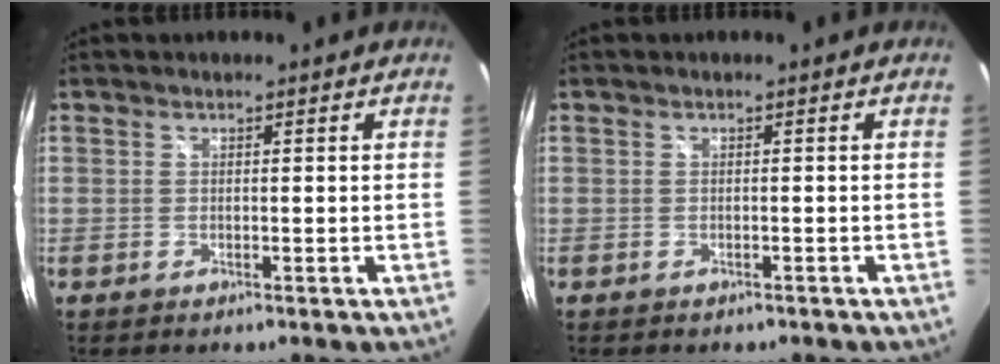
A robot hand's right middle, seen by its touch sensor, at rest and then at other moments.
{"total": 1.3, "force": [-1.0, 0.8, 0.3], "torque": [-0.008, -0.004, -0.011]}